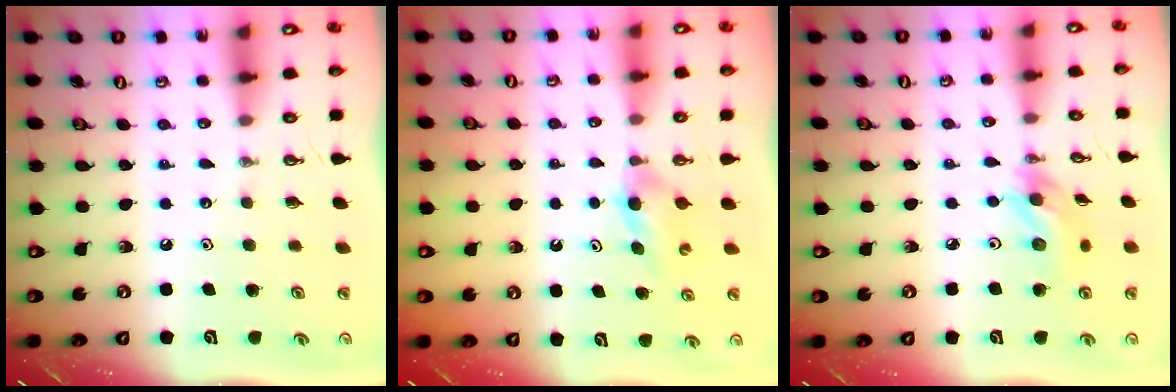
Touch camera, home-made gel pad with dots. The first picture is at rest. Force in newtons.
{"total": 3.6, "press": 3.5, "slide": 0.8}
{"total": 11.4, "press": 11.2, "slide": 2.3}